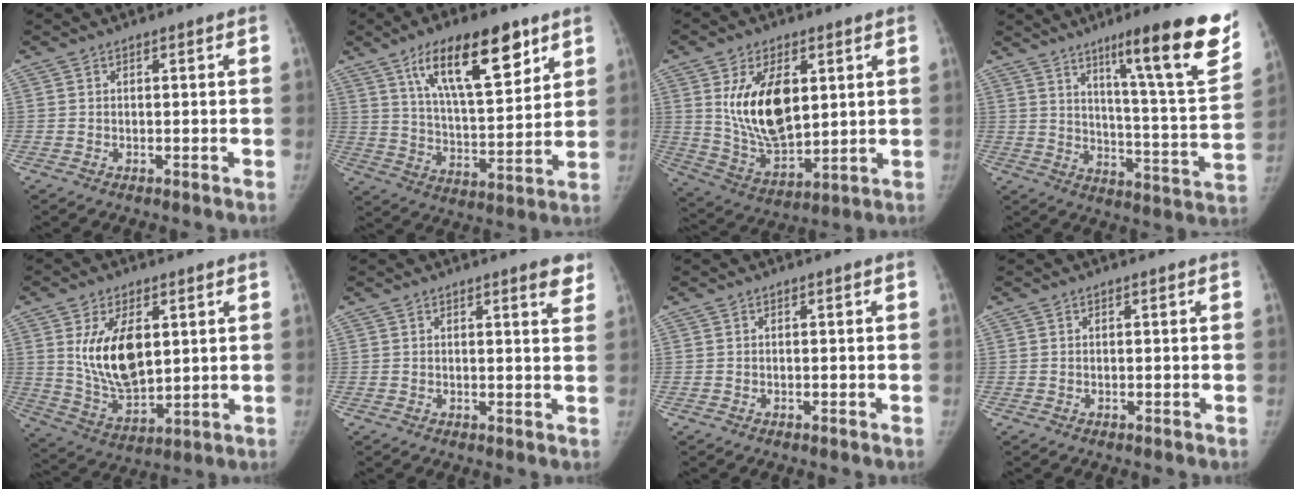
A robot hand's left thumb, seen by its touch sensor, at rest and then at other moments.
{"total": 18.9, "force": [10.6, 6.9, 14.1], "torque": [-0.195, -0.044, 0.184]}
{"total": 15.9, "force": [4.0, 8.9, 12.6], "torque": [-0.200, -0.024, 0.088]}
{"total": 22.8, "force": [13.3, 2.3, 18.3], "torque": [-0.237, -0.061, 0.201]}
{"total": 13.7, "force": [3.4, 7.6, 10.9], "torque": [-0.175, -0.024, 0.077]}
{"total": 3.8, "force": [2.7, 0.8, 2.6], "torque": [-0.019, -0.014, 0.030]}
{"total": 0.0}
{"total": 0.0}